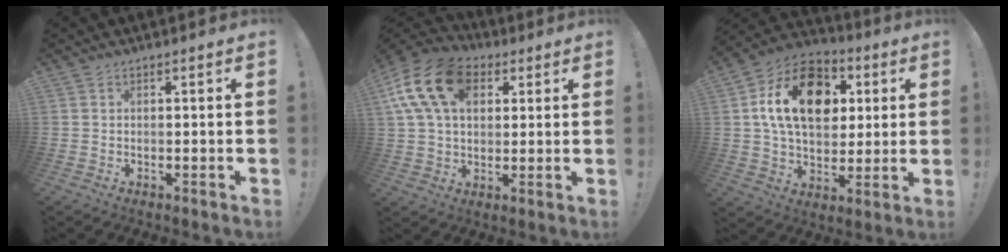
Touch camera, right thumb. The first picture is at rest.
{"total": 18.3, "force": [6.3, 12.3, 11.9], "torque": [-0.206, -0.011, 0.119]}
{"total": 19.5, "force": [5.3, 13.5, 13.0], "torque": [-0.214, 0.000, 0.099]}